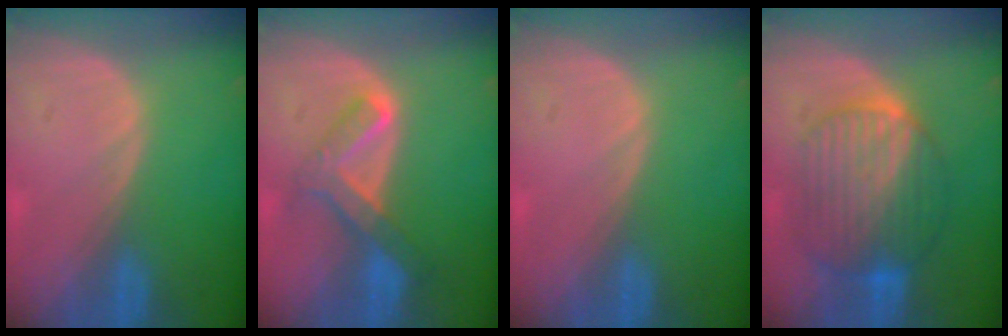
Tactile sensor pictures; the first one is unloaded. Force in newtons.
{"total": 6.5, "press": 5.9, "slide": 2.6}
{"total": 0.0}
{"total": 10.2, "press": 10.2, "slide": 0.8}